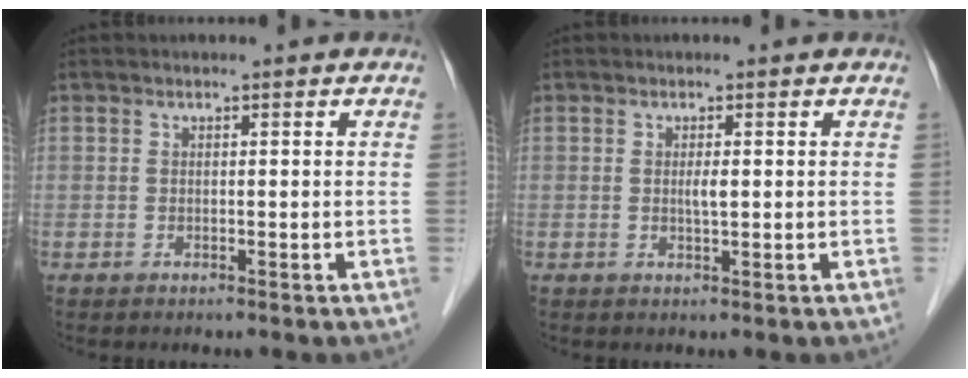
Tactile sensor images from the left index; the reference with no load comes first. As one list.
[{"total": 1.3, "force": [0.2, 0.2, 1.3], "torque": [-0.025, 0.000, 0.003]}]